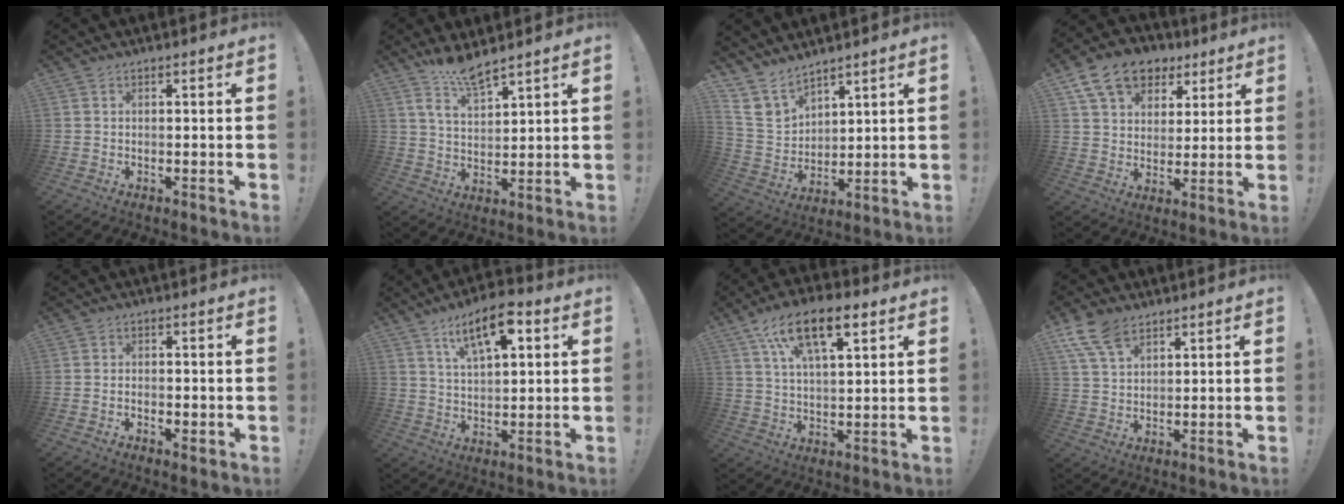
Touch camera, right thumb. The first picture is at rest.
{"total": 8.9, "force": [7.5, 1.8, 4.4], "torque": [-0.081, -0.045, 0.135]}
{"total": 10.5, "force": [8.7, 5.2, 2.6], "torque": [-0.065, -0.065, 0.174]}
{"total": 14.6, "force": [8.3, 10.1, 6.4], "torque": [-0.104, -0.042, 0.158]}
{"total": 2.3, "force": [-1.1, 1.1, 1.7], "torque": [-0.019, 0.000, -0.018]}
{"total": 12.0, "force": [5.8, 4.9, 9.3], "torque": [-0.144, -0.015, 0.097]}
{"total": 15.0, "force": [7.9, 6.4, 11.1], "torque": [-0.182, -0.021, 0.135]}
{"total": 9.1, "force": [6.0, 4.4, 5.3], "torque": [-0.098, -0.022, 0.118]}